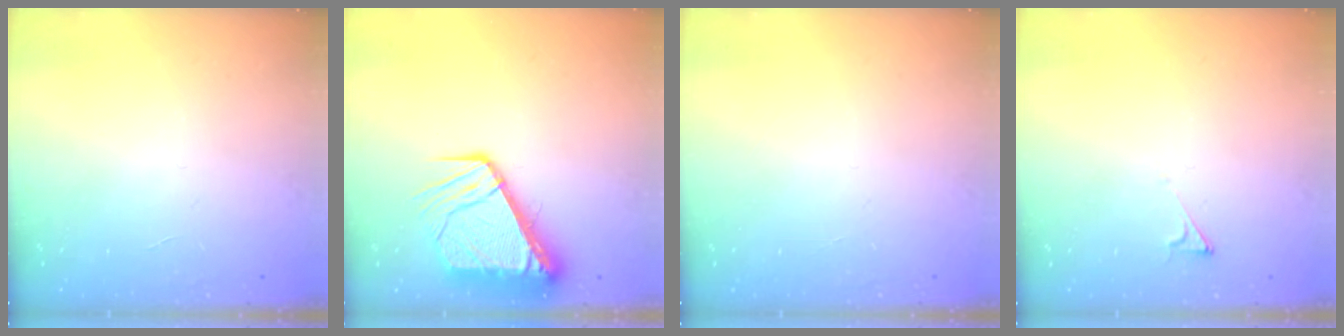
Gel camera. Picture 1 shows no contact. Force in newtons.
{"total": 11.3, "press": 11.2, "slide": 1.3}
{"total": 0.0}
{"total": 2.8, "press": 2.7, "slide": 0.5}